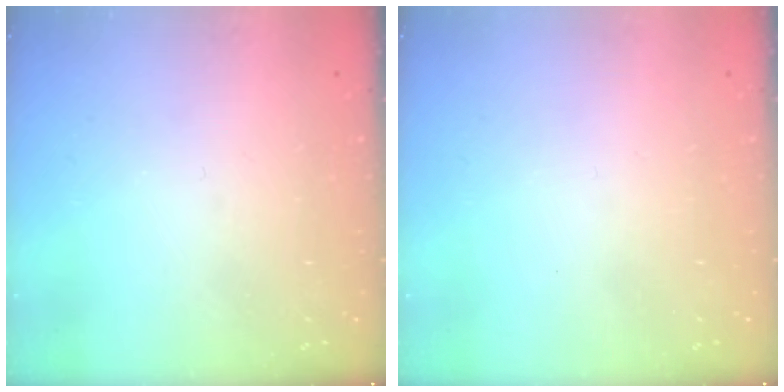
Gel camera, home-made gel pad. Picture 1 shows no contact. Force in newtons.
{"total": 1.5, "press": 1.5, "slide": 0.1}